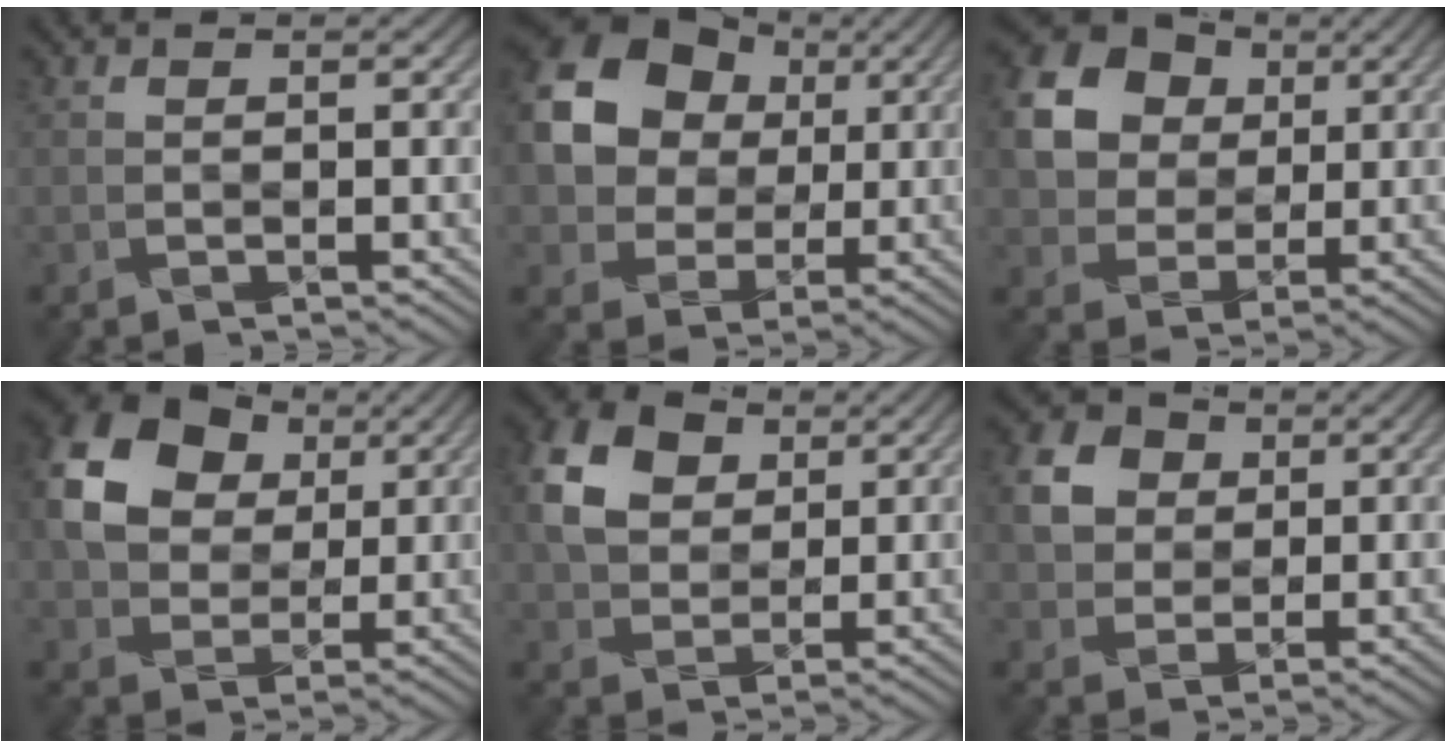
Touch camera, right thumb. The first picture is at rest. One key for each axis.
{"total": 15.0, "fx": 4.1, "fy": 12.1, "fz": 7.9, "tx": -0.211, "ty": 0.039, "tz": 0.082}
{"total": 15.4, "fx": 5.4, "fy": 12.6, "fz": 7.0, "tx": -0.203, "ty": 0.040, "tz": 0.118}
{"total": 12.8, "fx": 4.3, "fy": 9.4, "fz": 7.5, "tx": -0.178, "ty": 0.019, "tz": 0.080}
{"total": 9.0, "fx": 3.4, "fy": 6.6, "fz": 5.1, "tx": -0.133, "ty": 0.016, "tz": 0.060}
{"total": 5.7, "fx": 1.8, "fy": 4.9, "fz": 2.3, "tx": -0.066, "ty": 0.009, "tz": 0.027}